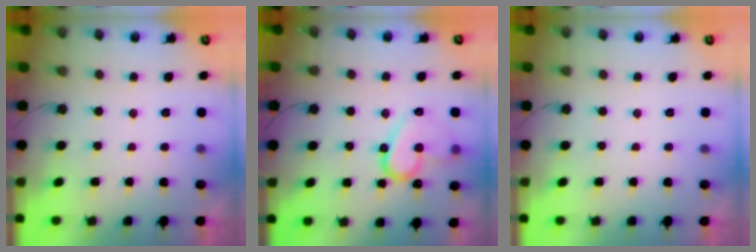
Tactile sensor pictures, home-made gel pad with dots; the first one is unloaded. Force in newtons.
{"total": 13.8, "press": 13.8, "slide": 0.9}
{"total": 0.0}